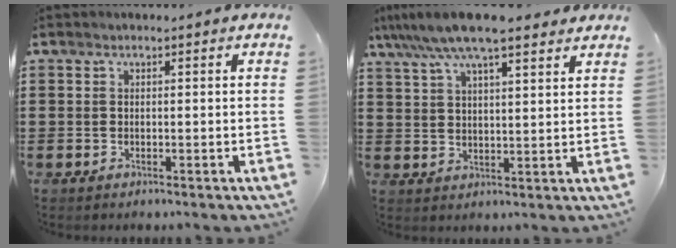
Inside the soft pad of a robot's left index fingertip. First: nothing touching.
{"total": 8.8, "force": [7.0, 1.4, 5.1], "torque": [-0.118, -0.014, 0.125]}